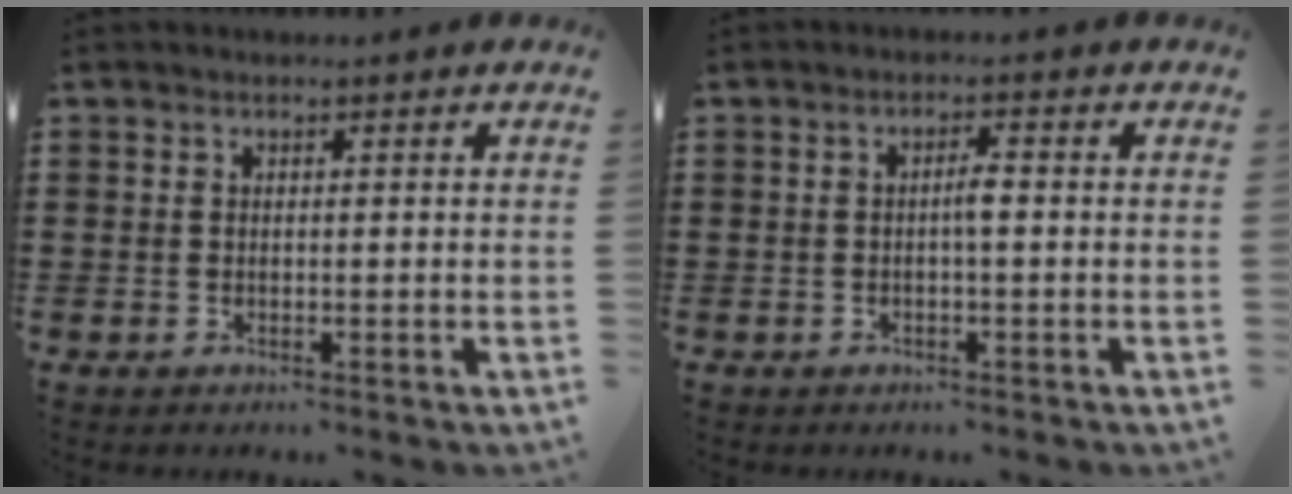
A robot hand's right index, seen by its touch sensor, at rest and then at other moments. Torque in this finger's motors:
{"motor_torque": [0.66, -0.14, 0.08, 0.04]}